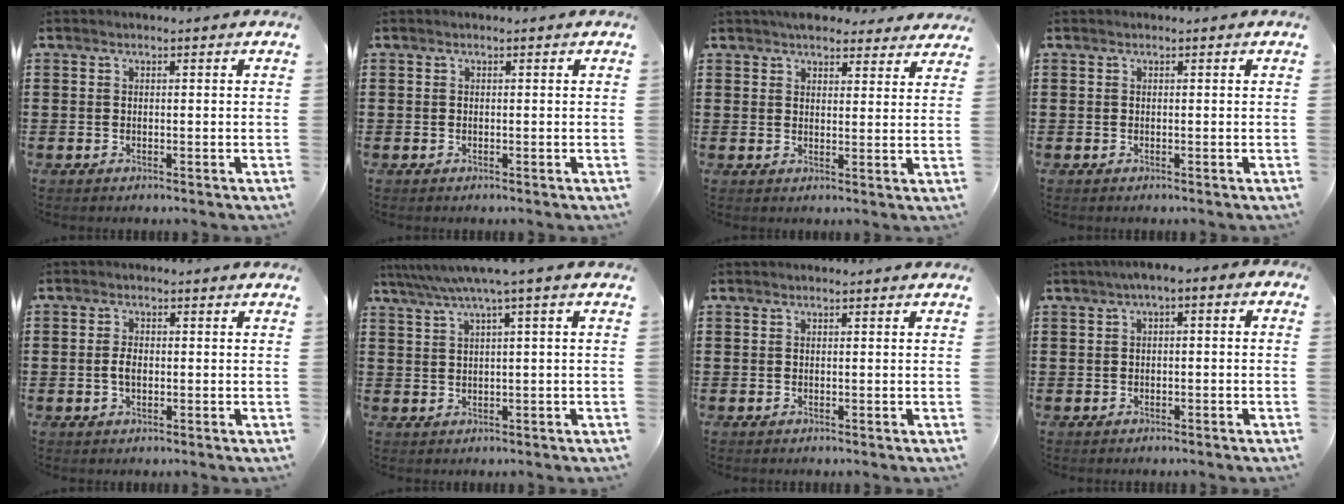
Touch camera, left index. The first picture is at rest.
{"total": 0.0}
{"total": 4.5, "force": [4.2, 1.4, 1.0], "torque": [-0.024, -0.009, 0.078]}
{"total": 0.0}
{"total": 2.3, "force": [-0.2, 1.2, 1.9], "torque": [-0.046, 0.001, -0.008]}
{"total": 3.7, "force": [1.5, -0.5, 3.4], "torque": [-0.068, -0.008, 0.022]}
{"total": 0.0}
{"total": 2.4, "force": [-1.9, 0.6, 1.4], "torque": [-0.026, 0.005, -0.042]}